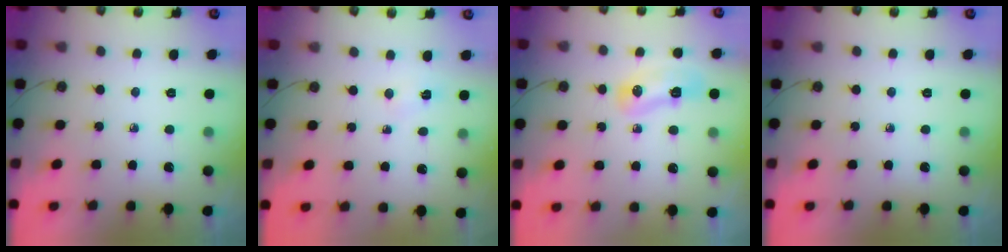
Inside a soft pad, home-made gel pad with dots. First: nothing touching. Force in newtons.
{"total": 2.7, "press": 1.1, "slide": 2.5}
{"total": 14.6, "press": 9.6, "slide": 10.9}
{"total": 0.0}